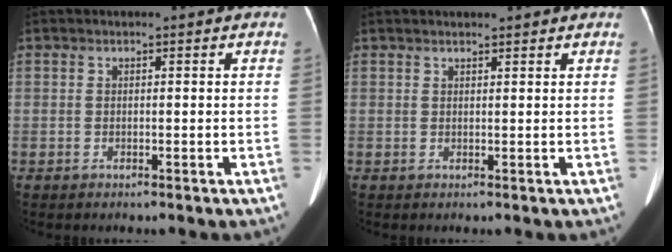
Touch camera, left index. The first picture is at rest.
{"total": 2.5, "force": [2.3, 0.2, 1.1], "torque": [-0.017, 0.017, 0.033]}